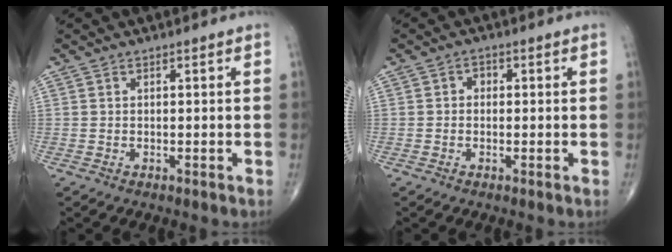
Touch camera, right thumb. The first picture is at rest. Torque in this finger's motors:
{"motor_torque": [-0.13, -0.13, 0.26, -0.01, 0.03]}